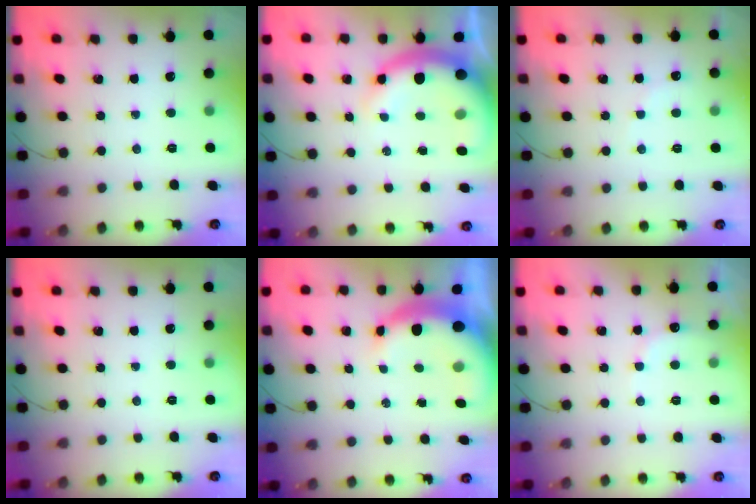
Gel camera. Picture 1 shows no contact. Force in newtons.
{"total": 13.3, "press": 12.9, "slide": 2.9}
{"total": 5.0, "press": 4.9, "slide": 1.0}
{"total": 0.0}
{"total": 9.5, "press": 9.4, "slide": 1.8}
{"total": 7.6, "press": 7.5, "slide": 1.1}